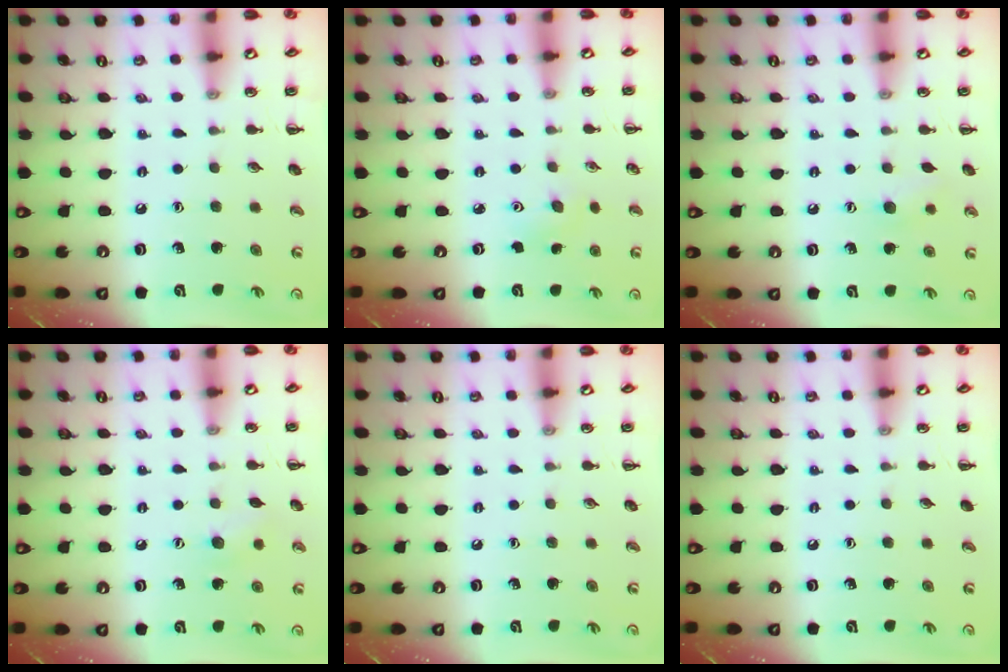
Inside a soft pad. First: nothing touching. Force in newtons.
{"total": 4.1, "press": 3.9, "slide": 1.2}
{"total": 5.7, "press": 5.5, "slide": 1.2}
{"total": 5.6, "press": 5.5, "slide": 1.4}
{"total": 0.0}
{"total": 0.0}